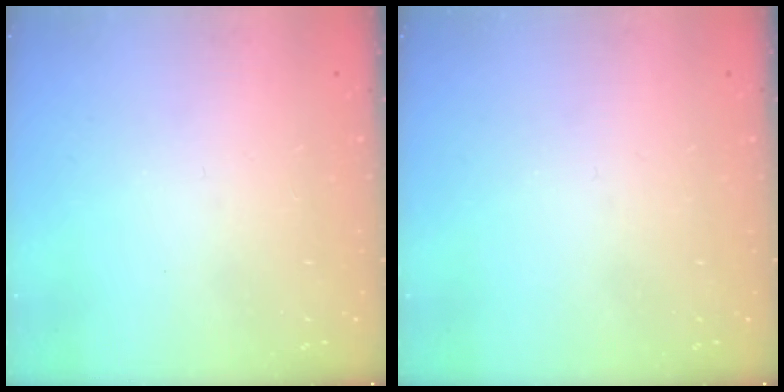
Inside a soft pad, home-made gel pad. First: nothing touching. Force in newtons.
{"total": 0.0}